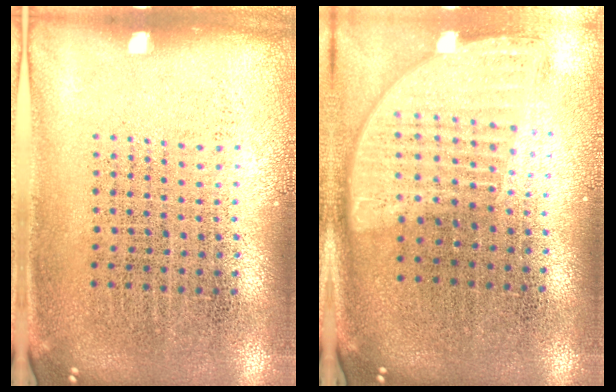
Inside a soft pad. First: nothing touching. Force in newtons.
{"total": 1.9, "press": 1.5, "slide": 1.2}